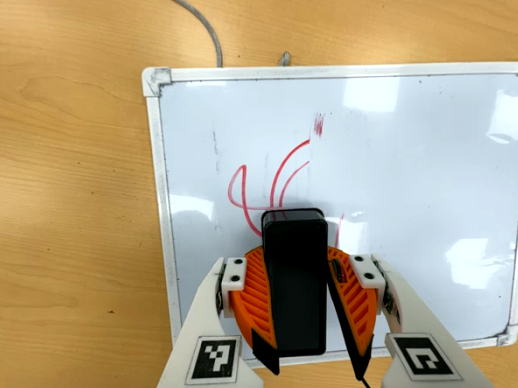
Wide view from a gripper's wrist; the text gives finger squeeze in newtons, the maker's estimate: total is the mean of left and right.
{"total": 9.7, "left": 10.3, "right": 9.0}